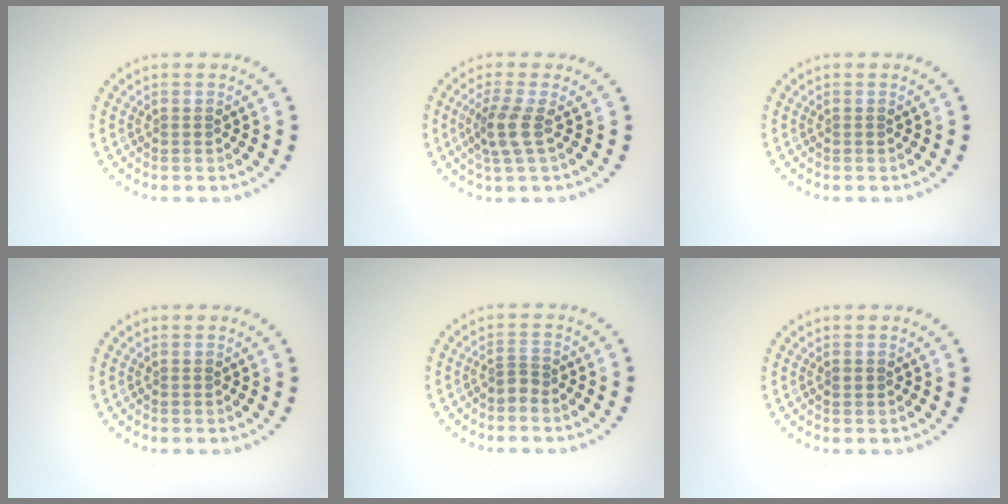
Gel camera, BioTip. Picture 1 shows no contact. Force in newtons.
{"total": 2.6, "press": 2.0, "slide": 1.6}
{"total": 0.0}
{"total": 0.0}
{"total": 1.0, "press": 0.6, "slide": 0.8}
{"total": 0.8, "press": 0.8, "slide": 0.1}